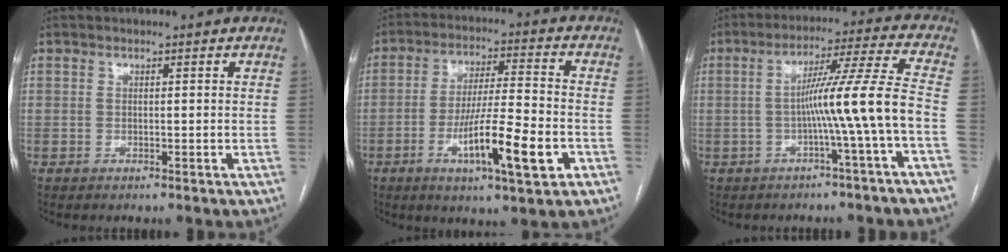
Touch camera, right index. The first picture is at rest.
{"total": 13.5, "force": [-5.0, 1.4, 12.5], "torque": [-0.217, -0.009, -0.077]}
{"total": 10.4, "force": [-2.9, -2.3, 9.7], "torque": [-0.156, 0.020, -0.044]}